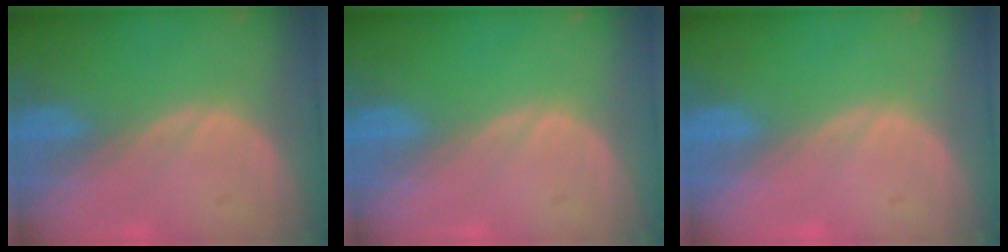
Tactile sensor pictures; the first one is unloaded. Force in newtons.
{"total": 0.0}
{"total": 0.0}